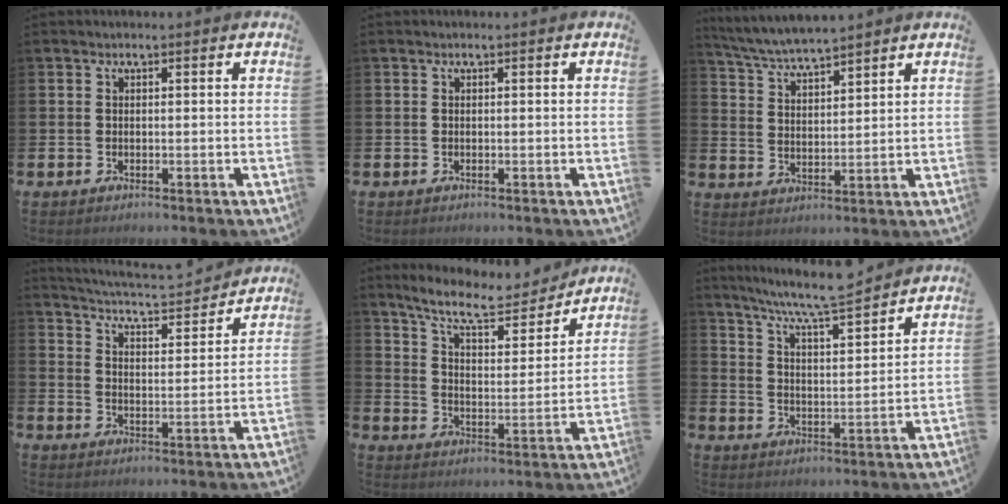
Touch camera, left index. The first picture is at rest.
{"total": 0.0}
{"total": 5.1, "force": [5.0, 0.0, 0.8], "torque": [-0.041, -0.028, 0.089]}
{"total": 4.9, "force": [4.9, 0.5, 0.7], "torque": [-0.037, -0.045, 0.079]}
{"total": 9.4, "force": [8.4, 2.1, 3.8], "torque": [-0.098, -0.053, 0.144]}
{"total": 8.3, "force": [7.8, 0.2, 2.9], "torque": [-0.082, -0.052, 0.138]}